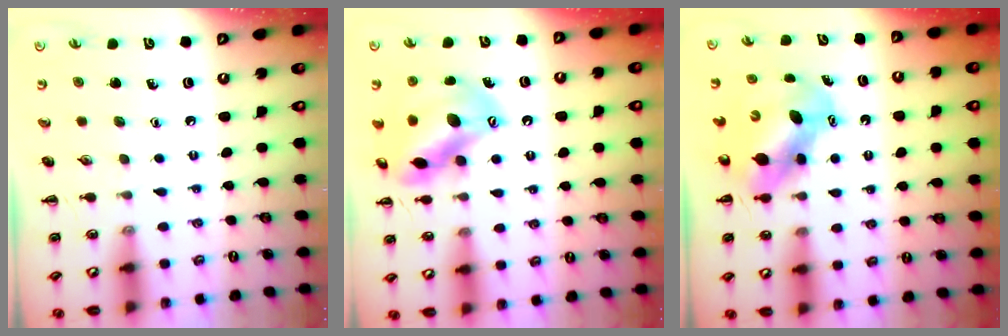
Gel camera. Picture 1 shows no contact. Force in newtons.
{"total": 15.6, "press": 15.3, "slide": 3.0}
{"total": 6.4, "press": 6.3, "slide": 0.9}